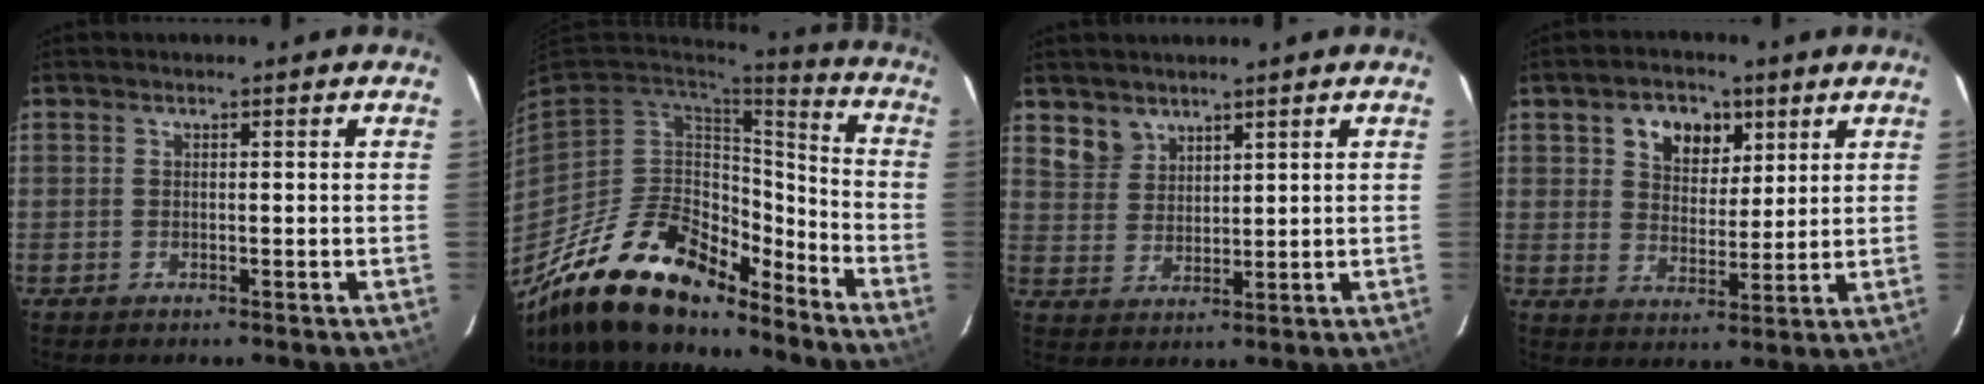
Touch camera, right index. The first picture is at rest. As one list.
[{"total": 23.3, "force": [-17.7, 9.6, 11.9], "torque": [-0.241, -0.003, -0.301]}, {"total": 4.6, "force": [3.6, 2.8, 0.4], "torque": [-0.002, 0.013, 0.079]}, {"total": 8.2, "force": [4.0, 5.9, 4.2], "torque": [-0.072, 0.018, 0.069]}]